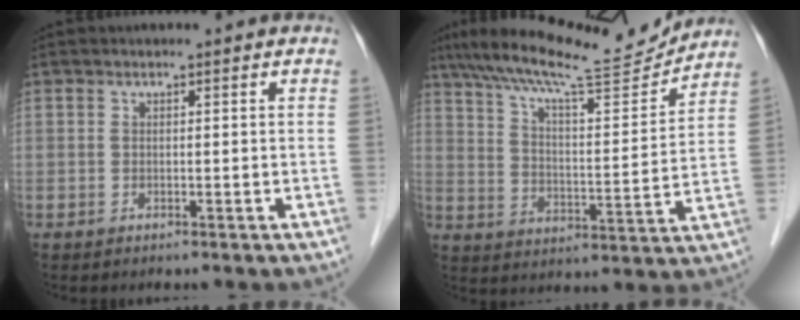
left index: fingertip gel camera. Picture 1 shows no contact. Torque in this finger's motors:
{"motor_torque": [0.98, -1.16, 0.36, 0.10]}